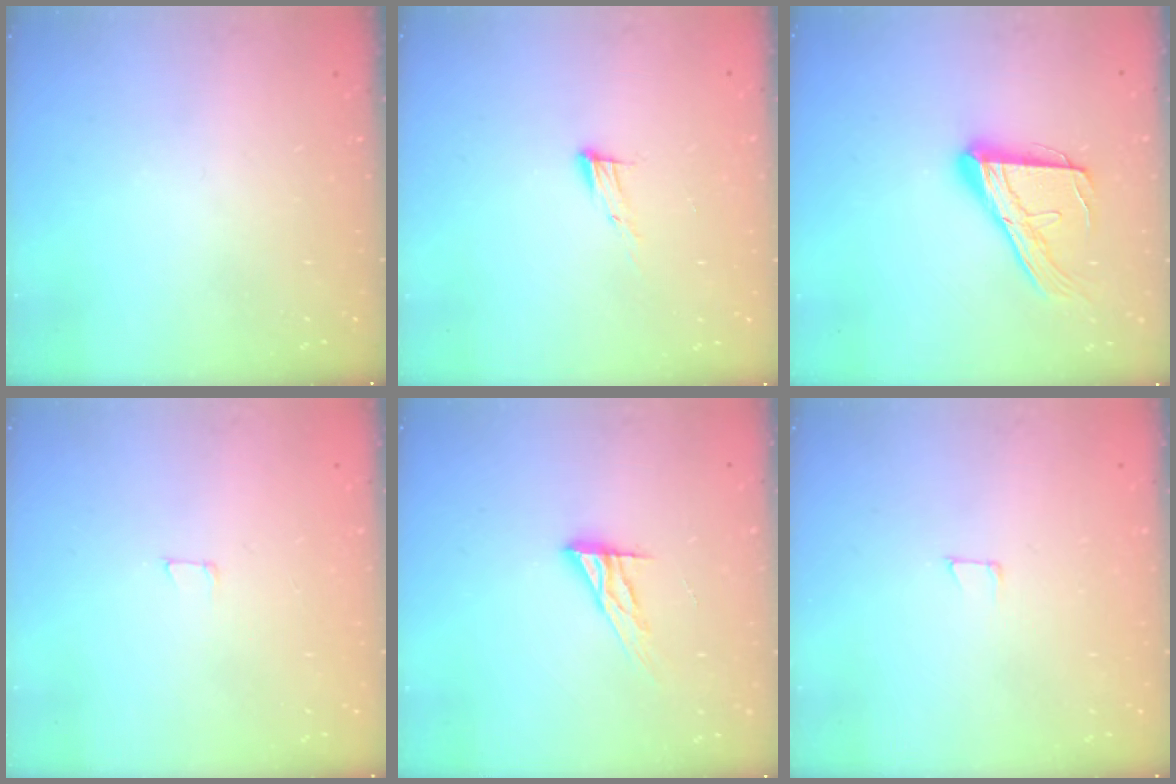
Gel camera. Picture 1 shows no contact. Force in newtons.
{"total": 7.6, "press": 7.5, "slide": 1.1}
{"total": 15.3, "press": 15.2, "slide": 1.4}
{"total": 3.2, "press": 3.2, "slide": 0.2}
{"total": 10.0, "press": 10.0, "slide": 0.9}
{"total": 3.7, "press": 3.7, "slide": 0.3}